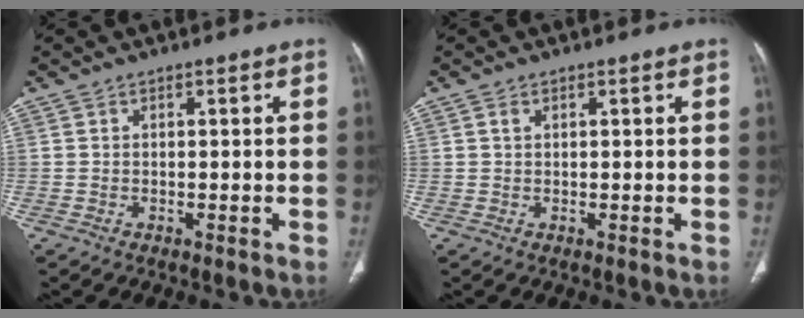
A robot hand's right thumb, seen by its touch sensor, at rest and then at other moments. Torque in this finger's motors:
{"motor_torque": [-0.05, -0.03, 0.19, -0.15, -0.03]}